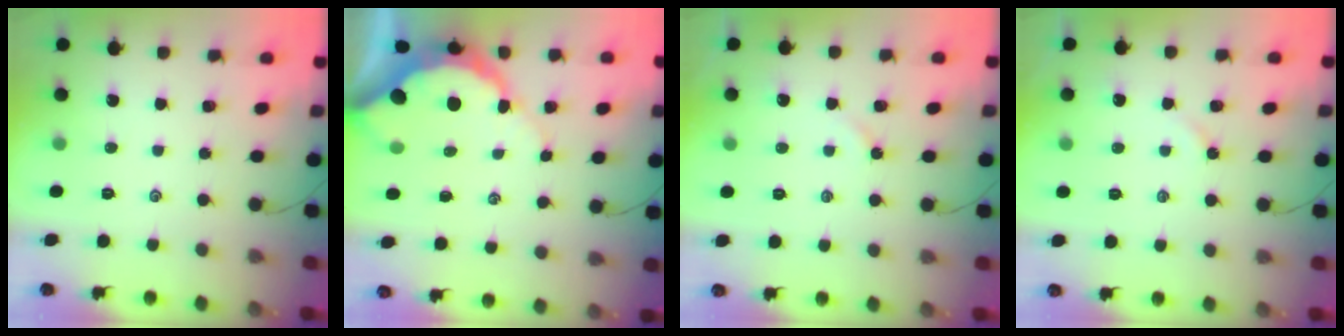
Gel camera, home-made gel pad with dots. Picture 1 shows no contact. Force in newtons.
{"total": 8.3, "press": 8.2, "slide": 0.9}
{"total": 2.7, "press": 2.7, "slide": 0.5}
{"total": 2.7, "press": 2.7, "slide": 0.5}